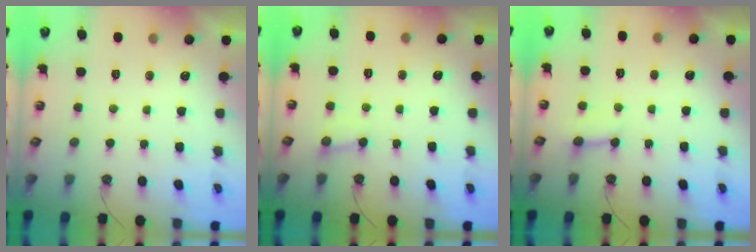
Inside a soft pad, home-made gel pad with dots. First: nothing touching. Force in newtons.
{"total": 3.9, "press": 3.9, "slide": 0.3}
{"total": 3.1, "press": 3.1, "slide": 0.7}